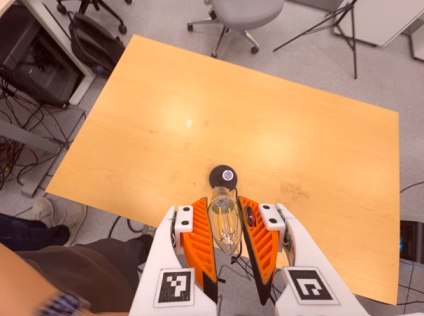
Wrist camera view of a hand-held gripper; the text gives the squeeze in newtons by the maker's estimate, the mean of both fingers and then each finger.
{"total": 12.6, "left": 12.6, "right": 12.7}